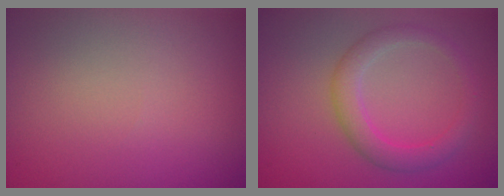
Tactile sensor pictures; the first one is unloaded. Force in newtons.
{"total": 2.9, "press": 2.9, "slide": 0.1}